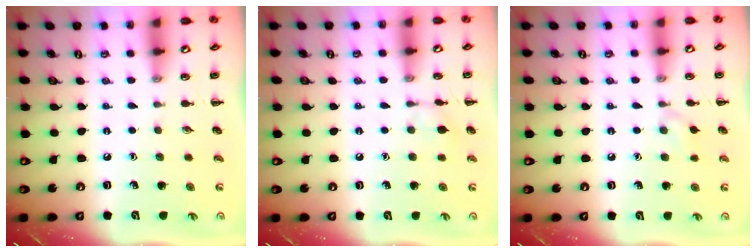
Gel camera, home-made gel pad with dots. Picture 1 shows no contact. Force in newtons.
{"total": 6.5, "press": 6.1, "slide": 2.2}
{"total": 4.8, "press": 4.4, "slide": 1.8}